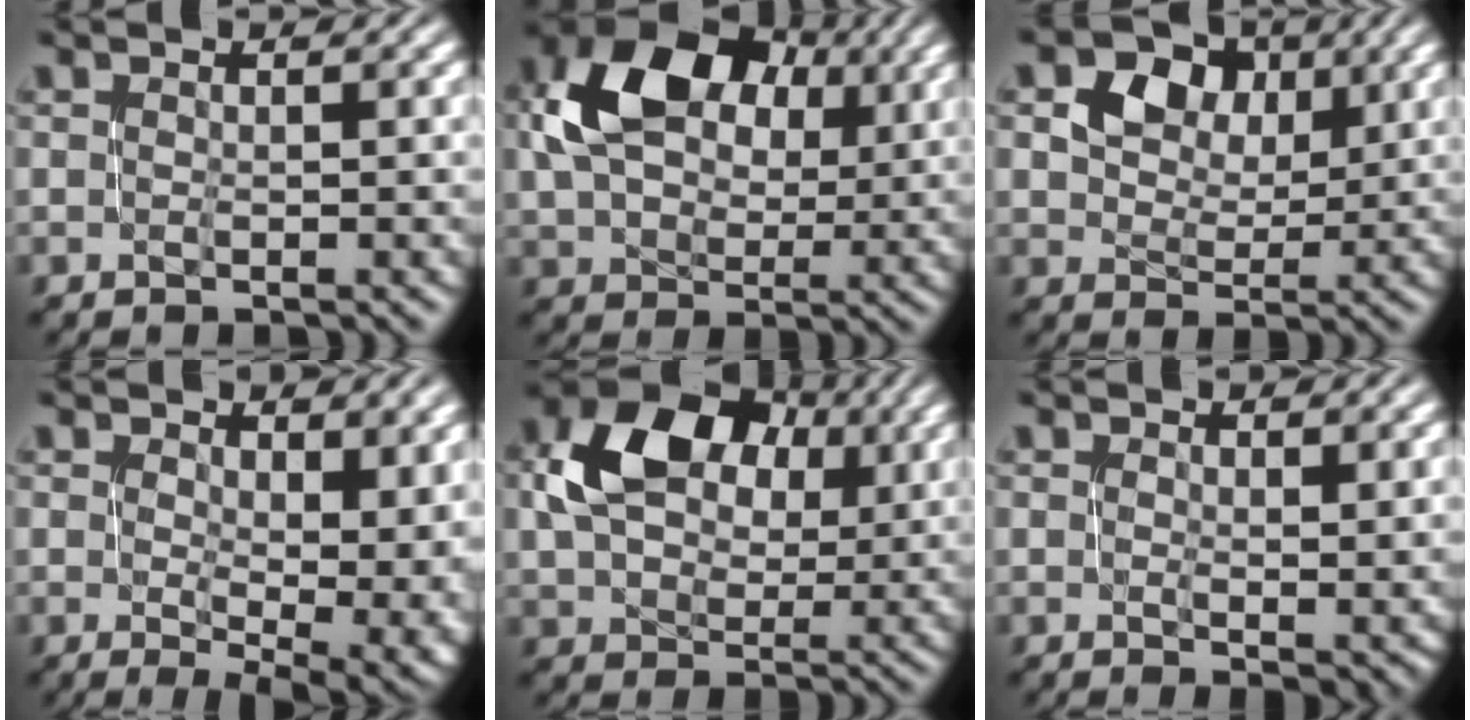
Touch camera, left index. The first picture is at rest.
{"total": 11.0, "force": [3.6, 7.4, 7.2], "torque": [-0.142, 0.018, 0.058]}
{"total": 4.8, "force": [2.3, 3.6, 2.3], "torque": [-0.042, 0.005, 0.031]}
{"total": 9.2, "force": [0.4, 5.1, 7.6], "torque": [-0.094, -0.009, 0.015]}
{"total": 10.0, "force": [3.3, 6.9, 6.4], "torque": [-0.125, 0.015, 0.051]}
{"total": 1.9, "force": [0.5, 0.6, 1.8], "torque": [-0.025, -0.002, 0.010]}